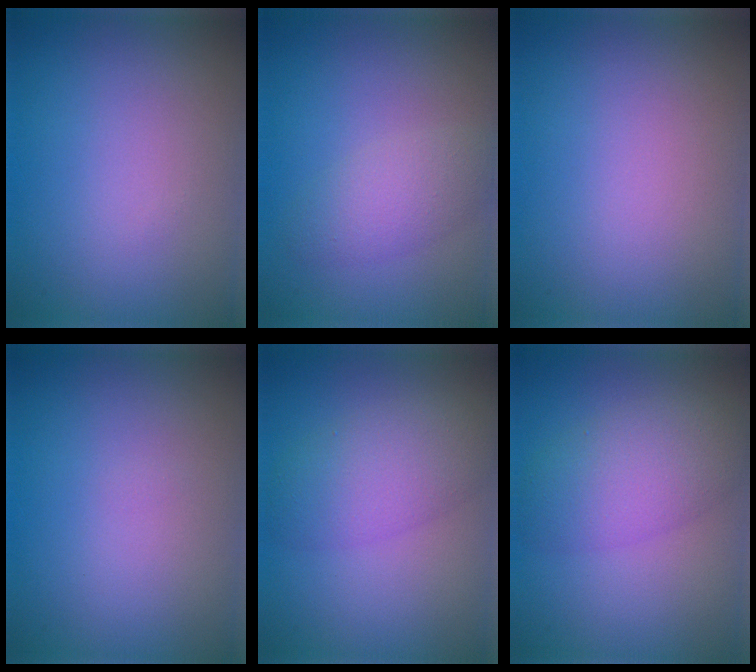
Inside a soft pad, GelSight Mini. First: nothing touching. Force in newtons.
{"total": 2.7, "press": 2.7, "slide": 0.1}
{"total": 0.0}
{"total": 0.0}
{"total": 4.5, "press": 4.5, "slide": 0.2}
{"total": 5.0, "press": 5.0, "slide": 0.3}